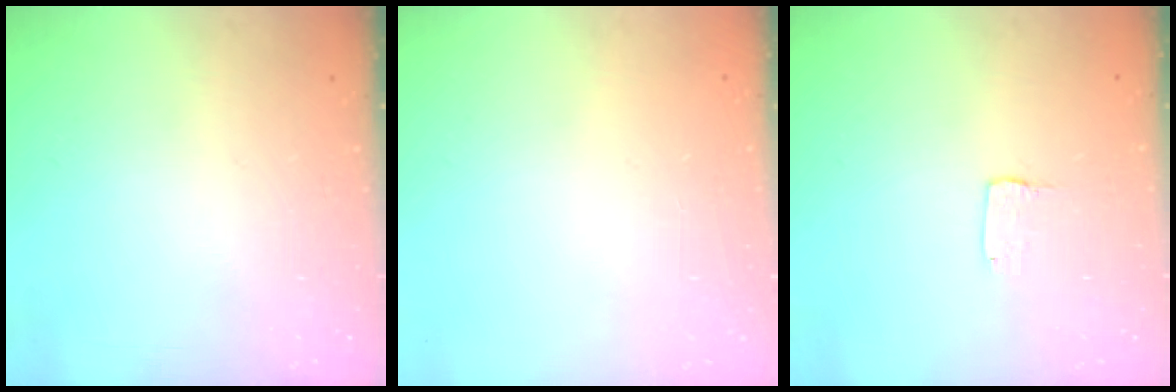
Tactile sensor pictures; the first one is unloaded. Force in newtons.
{"total": 0.0}
{"total": 1.3, "press": 1.2, "slide": 0.1}